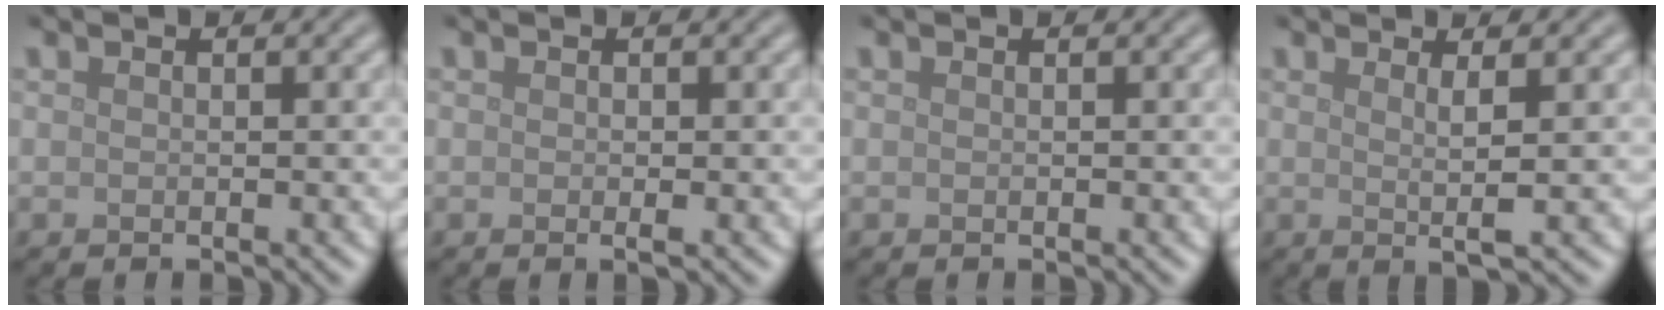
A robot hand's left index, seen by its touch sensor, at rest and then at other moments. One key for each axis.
{"total": 0.6, "fx": 0.0, "fy": 0.2, "fz": 0.5, "tx": -0.008, "ty": -0.003, "tz": -0.001}
{"total": 0.0}
{"total": 2.4, "fx": 0.6, "fy": 0.4, "fz": 2.3, "tx": -0.044, "ty": -0.004, "tz": 0.006}